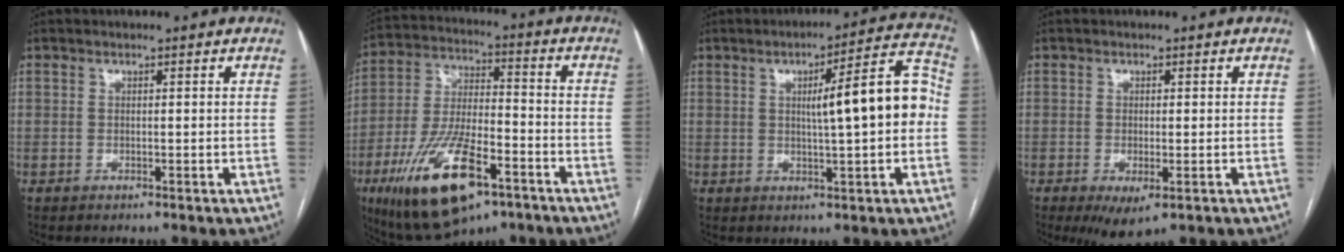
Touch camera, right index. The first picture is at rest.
{"total": 18.6, "force": [-9.5, 6.7, 14.5], "torque": [-0.300, -0.009, -0.159]}
{"total": 11.5, "force": [0.4, 1.4, 11.4], "torque": [-0.149, 0.033, 0.005]}
{"total": 4.6, "force": [-2.2, 1.6, 3.8], "torque": [-0.058, -0.012, -0.024]}